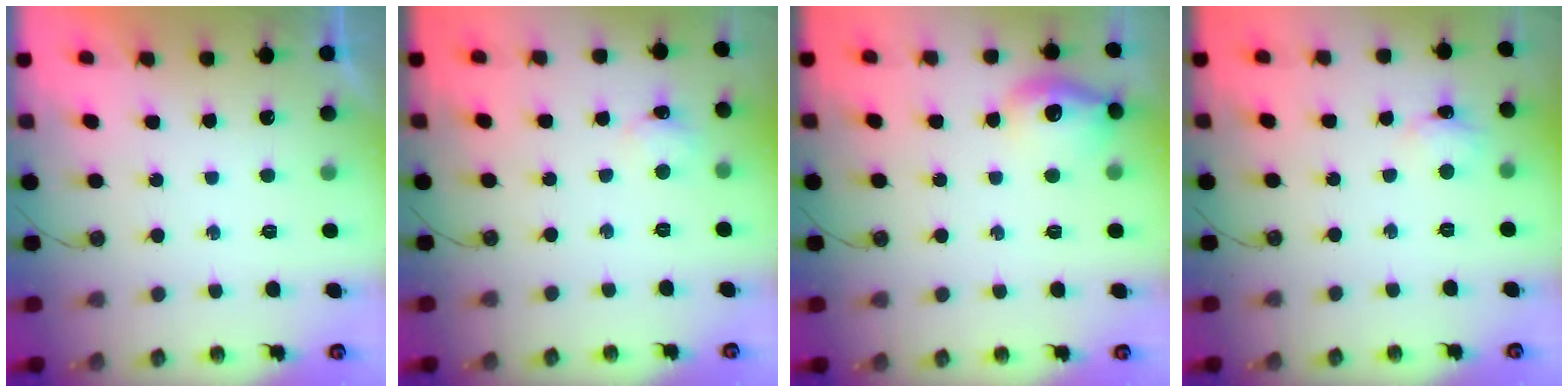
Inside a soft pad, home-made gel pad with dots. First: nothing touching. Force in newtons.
{"total": 3.6, "press": 3.5, "slide": 0.4}
{"total": 13.6, "press": 13.6, "slide": 1.1}
{"total": 5.3, "press": 5.3, "slide": 0.8}